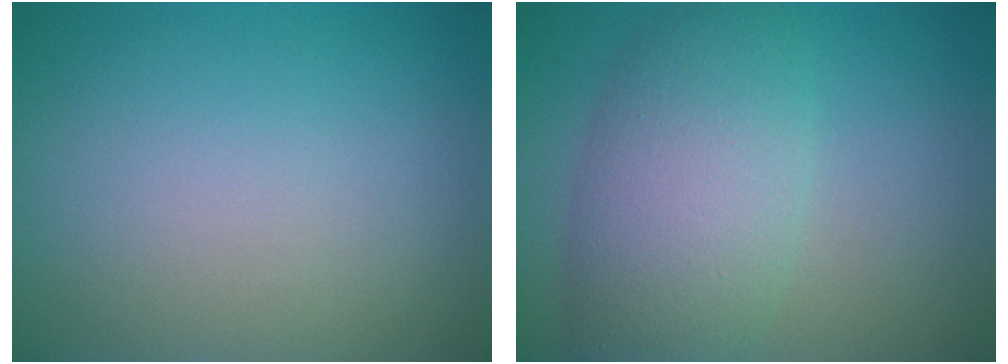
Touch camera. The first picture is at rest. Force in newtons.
{"total": 6.8, "press": 6.8, "slide": 0.2}